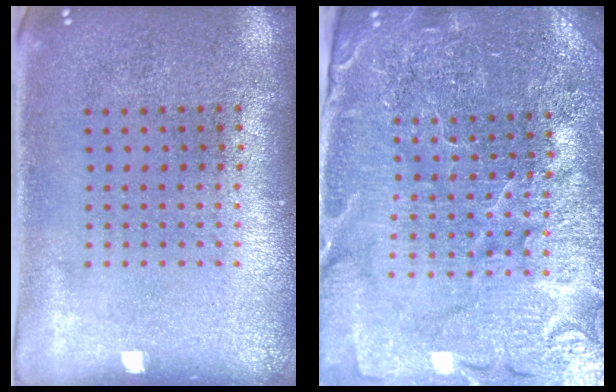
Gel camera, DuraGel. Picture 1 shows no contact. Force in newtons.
{"total": 5.0, "press": 4.7, "slide": 1.8}